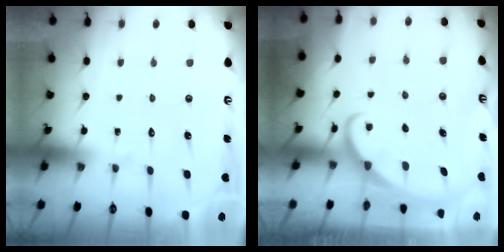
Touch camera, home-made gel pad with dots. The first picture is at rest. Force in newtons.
{"total": 1.8, "press": 1.8, "slide": 0.1}